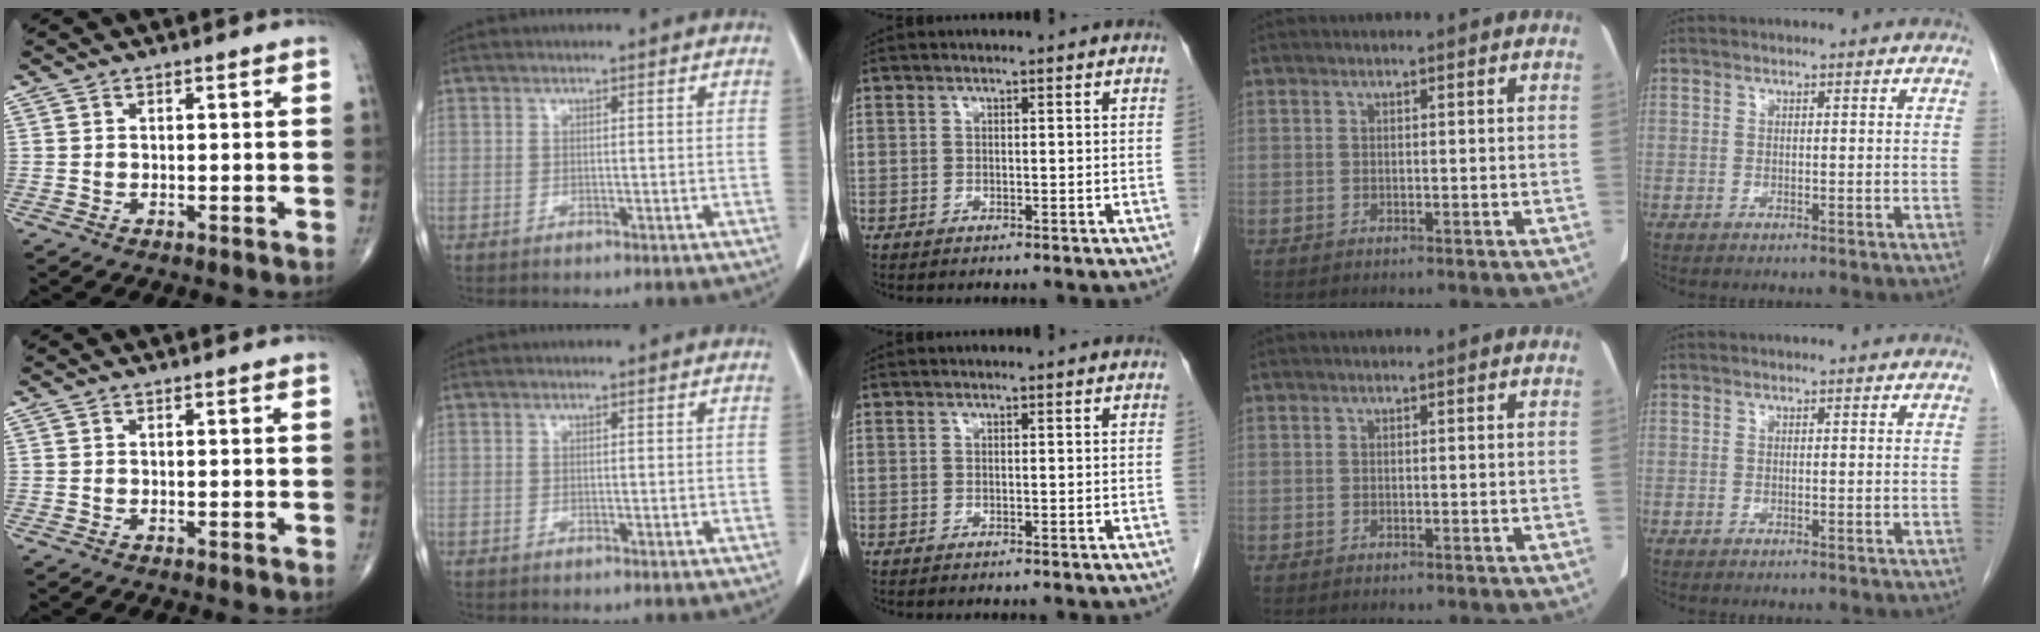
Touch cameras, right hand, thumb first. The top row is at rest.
{}